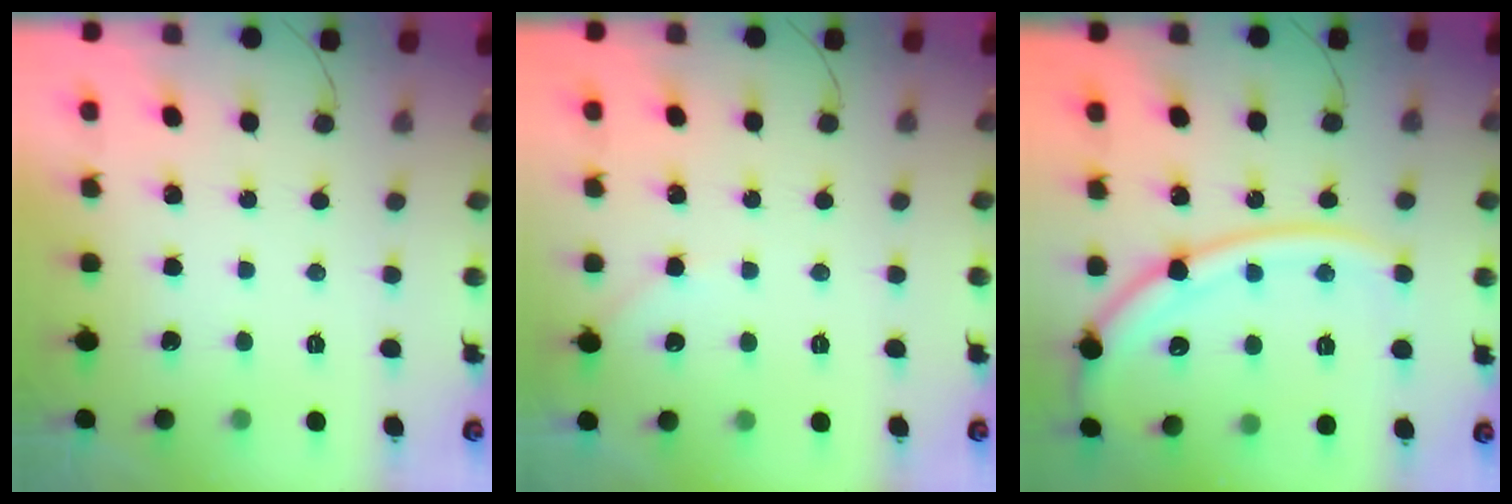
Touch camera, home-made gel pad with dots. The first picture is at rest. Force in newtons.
{"total": 3.5, "press": 3.4, "slide": 0.6}
{"total": 16.2, "press": 16.2, "slide": 1.5}